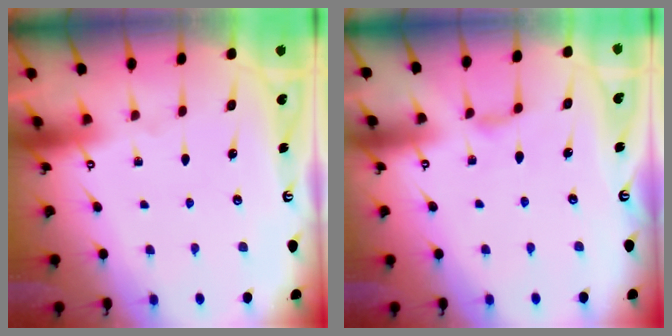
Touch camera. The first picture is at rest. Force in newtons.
{"total": 2.5, "press": 2.4, "slide": 0.5}